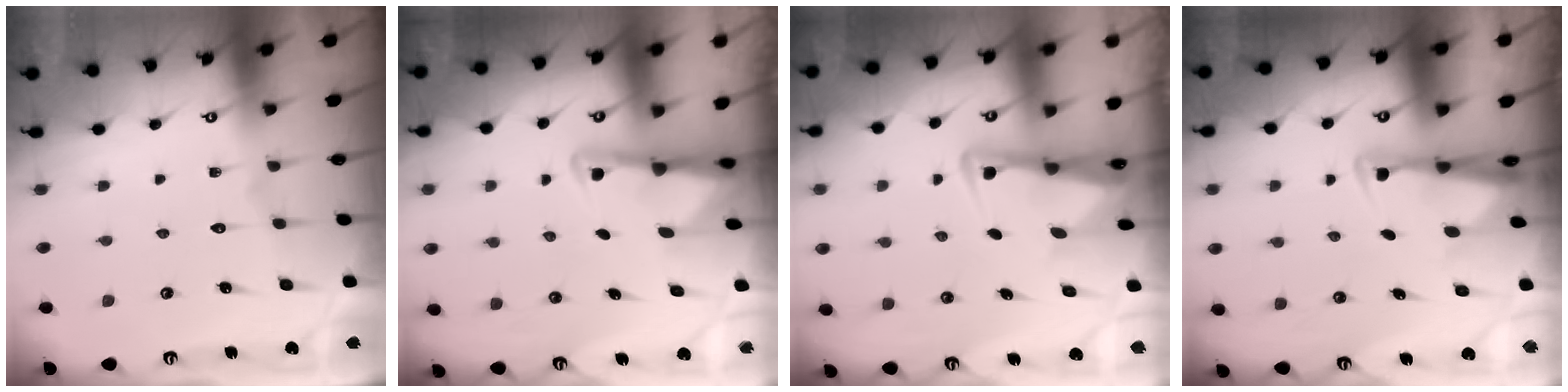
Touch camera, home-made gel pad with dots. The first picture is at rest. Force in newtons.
{"total": 2.8, "press": 2.7, "slide": 0.7}
{"total": 4.8, "press": 4.8, "slide": 0.8}
{"total": 2.8, "press": 2.6, "slide": 0.9}